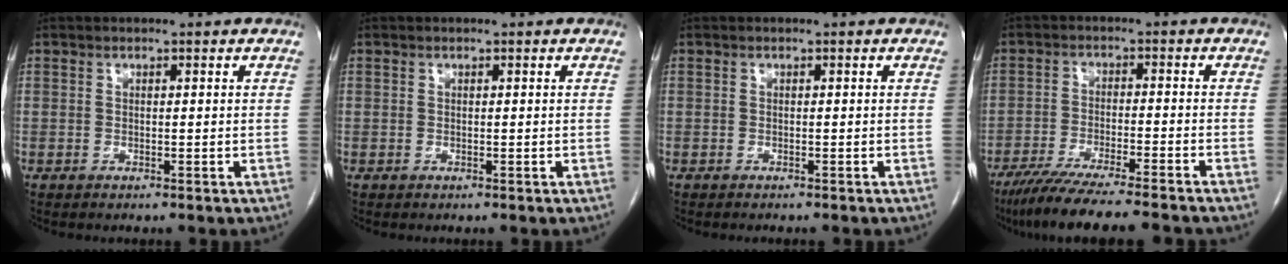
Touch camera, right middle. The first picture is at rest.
{"total": 0.0}
{"total": 2.3, "force": [-2.1, 0.3, 0.9], "torque": [-0.015, -0.003, -0.023]}
{"total": 13.7, "force": [-11.7, -0.1, 7.1], "torque": [-0.099, -0.036, -0.185]}